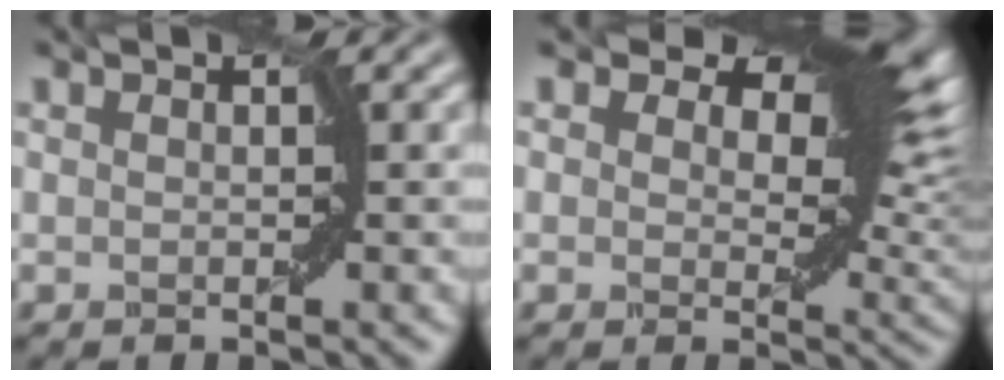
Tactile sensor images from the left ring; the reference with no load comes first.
{"total": 11.3, "force": [5.8, 5.6, 8.0], "torque": [-0.102, 0.002, 0.087]}